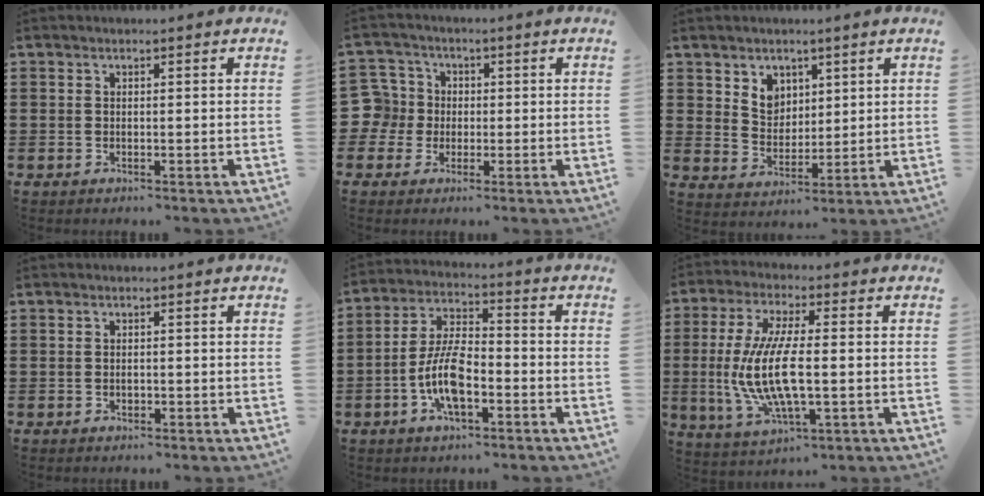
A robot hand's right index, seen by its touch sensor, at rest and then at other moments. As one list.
[{"total": 6.2, "force": [-0.5, 6.1, 1.1], "torque": [-0.068, 0.006, -0.015]}, {"total": 5.0, "force": [3.0, 3.9, 0.9], "torque": [-0.039, 0.006, 0.056]}, {"total": 0.8, "force": [-0.1, 0.4, 0.7], "torque": [-0.015, 0.000, -0.003]}, {"total": 9.0, "force": [-3.0, 3.9, 7.5], "torque": [-0.173, -0.003, -0.062]}, {"total": 11.4, "force": [-1.2, 3.8, 10.7], "torque": [-0.245, -0.018, -0.029]}]